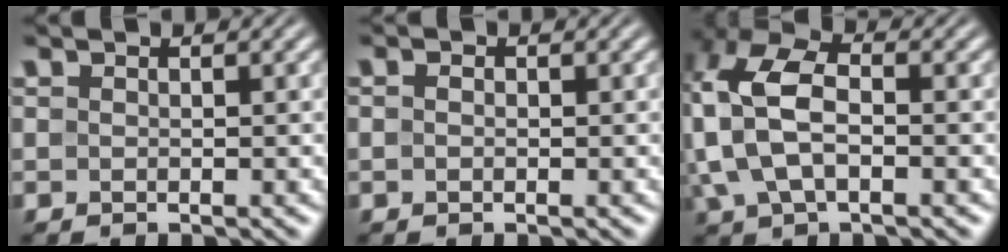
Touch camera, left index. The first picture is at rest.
{"total": 1.0, "force": [0.2, 0.7, 0.6], "torque": [-0.010, 0.000, -0.004]}
{"total": 9.3, "force": [0.0, 5.4, 7.5], "torque": [-0.190, 0.017, -0.012]}